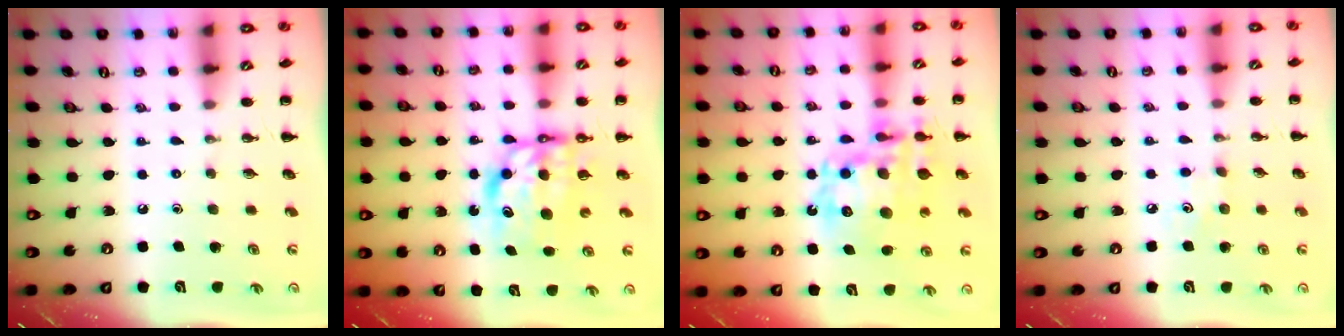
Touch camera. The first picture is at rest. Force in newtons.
{"total": 8.3, "press": 8.1, "slide": 2.0}
{"total": 19.0, "press": 18.5, "slide": 4.3}
{"total": 3.4, "press": 3.3, "slide": 1.0}